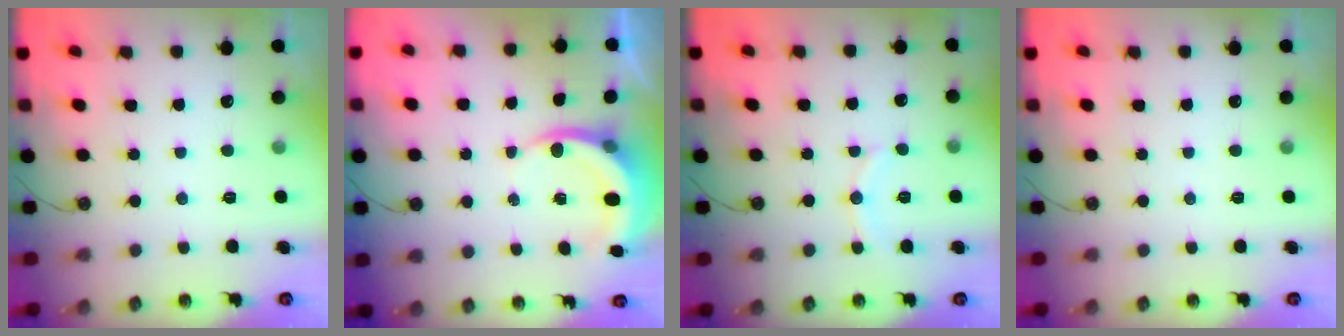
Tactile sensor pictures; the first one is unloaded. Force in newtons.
{"total": 4.6, "press": 4.6, "slide": 0.3}
{"total": 8.0, "press": 8.0, "slide": 0.6}
{"total": 0.0}